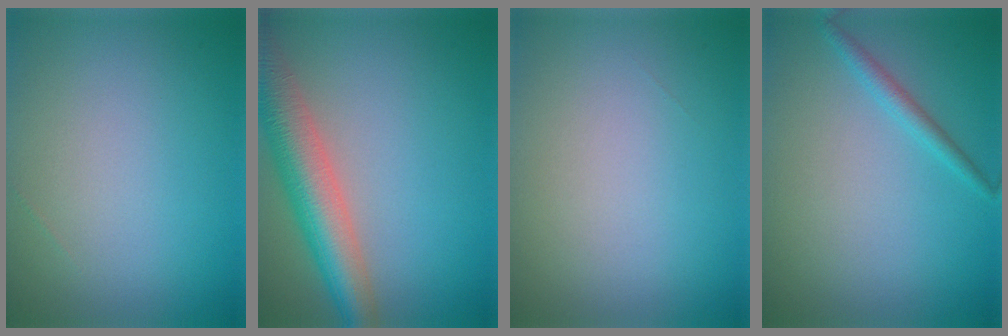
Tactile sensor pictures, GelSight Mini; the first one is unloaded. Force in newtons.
{"total": 7.0, "press": 7.0, "slide": 0.4}
{"total": 0.0}
{"total": 1.5, "press": 1.5, "slide": 0.1}